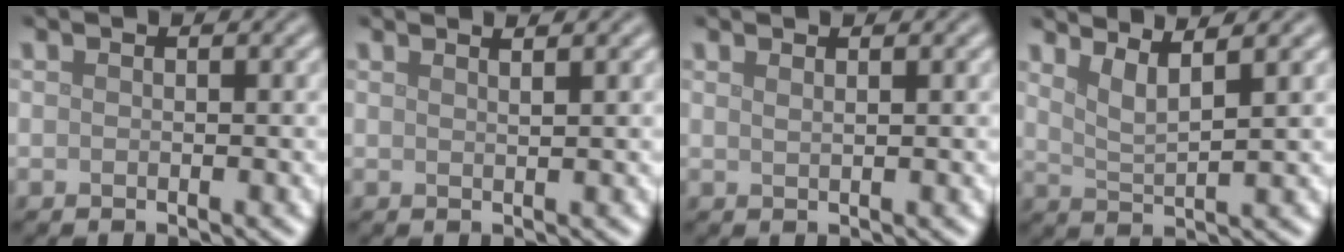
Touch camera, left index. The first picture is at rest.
{"total": 1.7, "force": [1.3, 0.6, 1.0], "torque": [0.001, 0.005, 0.000]}
{"total": 1.1, "force": [0.7, 0.4, 0.7], "torque": [-0.004, 0.001, 0.006]}
{"total": 3.4, "force": [2.4, 0.6, 2.3], "torque": [-0.034, 0.001, 0.047]}